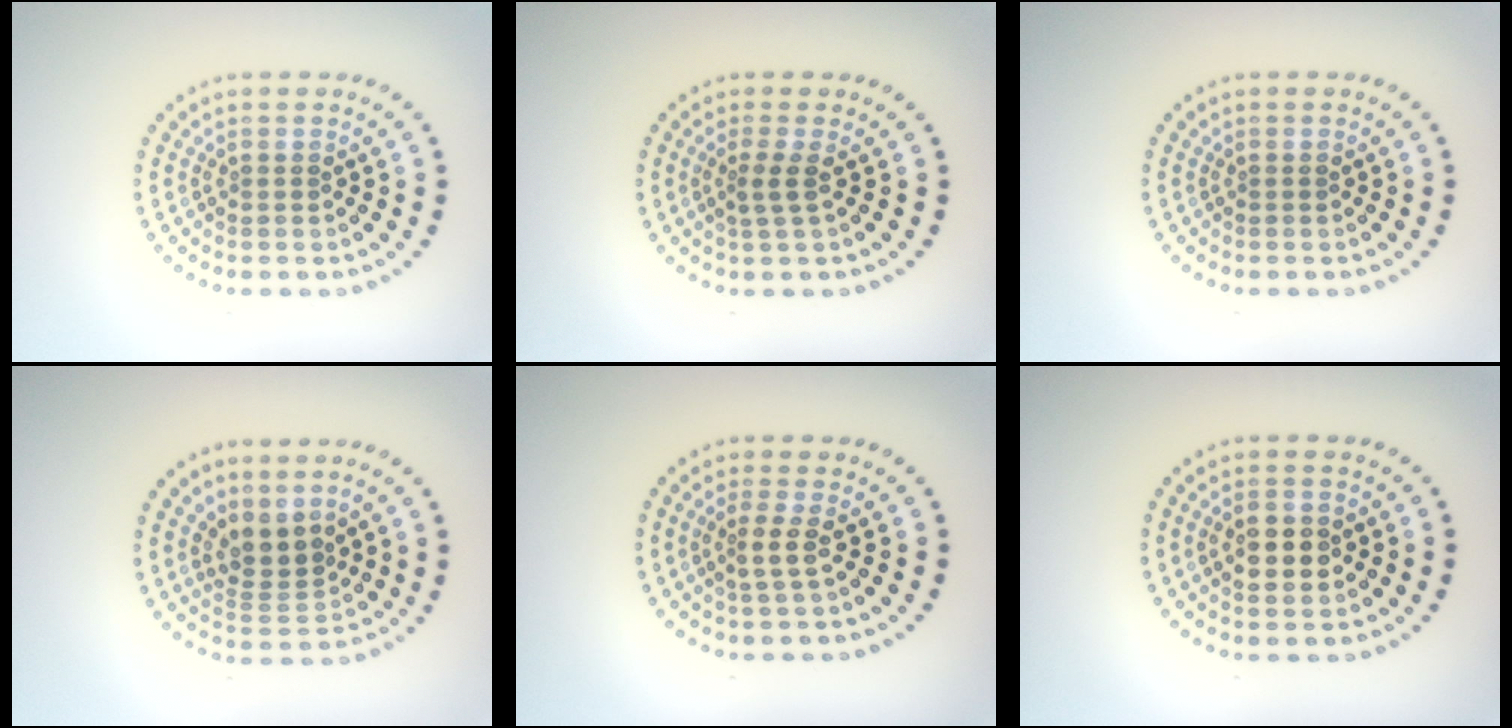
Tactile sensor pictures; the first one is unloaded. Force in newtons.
{"total": 1.7, "press": 1.2, "slide": 1.2}
{"total": 0.0}
{"total": 2.8, "press": 2.2, "slide": 1.8}
{"total": 1.7, "press": 1.3, "slide": 1.1}
{"total": 2.9, "press": 2.9, "slide": 0.2}